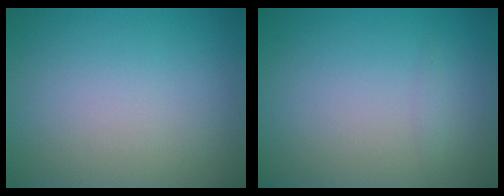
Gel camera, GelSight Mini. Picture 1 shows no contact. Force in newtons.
{"total": 0.6, "press": 0.6, "slide": 0.1}